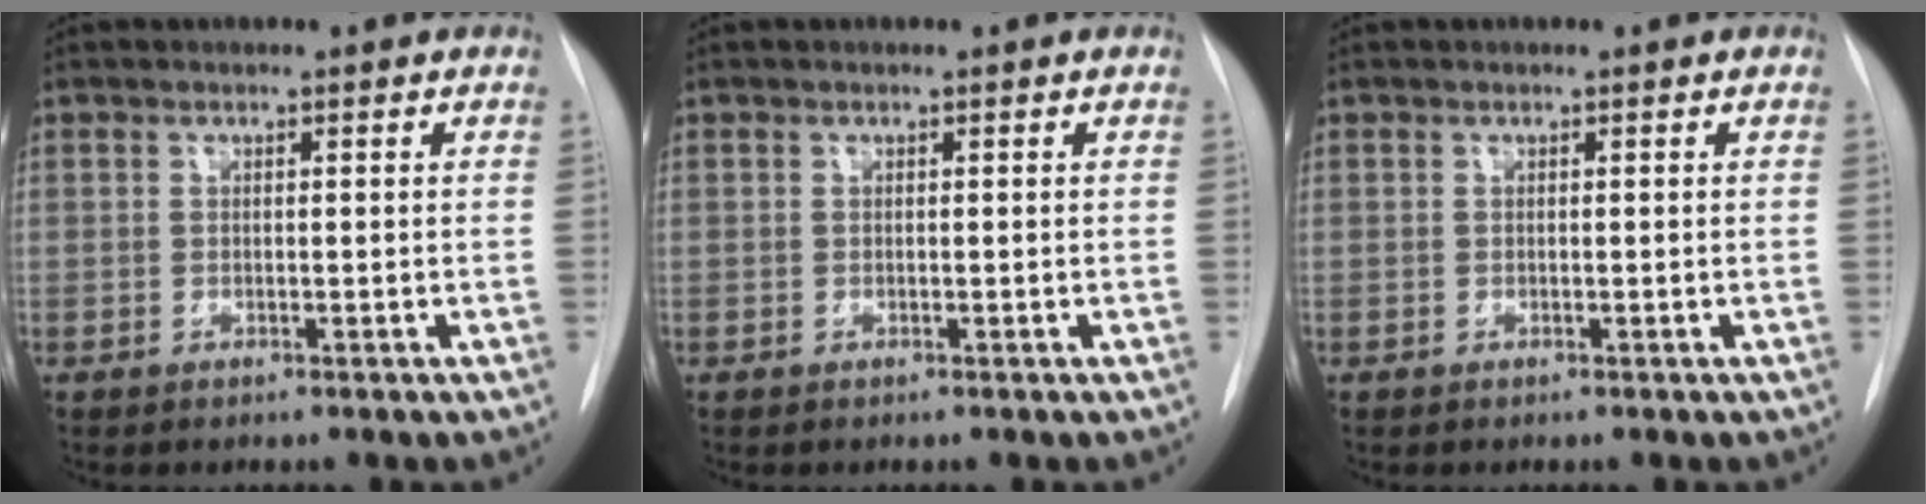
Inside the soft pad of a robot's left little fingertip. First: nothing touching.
{"total": 0.0}
{"total": 0.0}